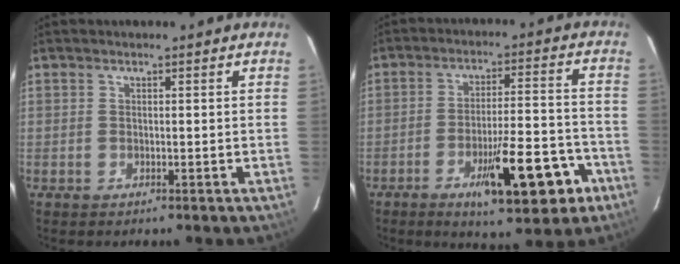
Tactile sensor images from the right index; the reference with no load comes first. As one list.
[{"total": 13.8, "force": [-6.9, 2.8, 11.6], "torque": [-0.171, 0.005, -0.096]}]